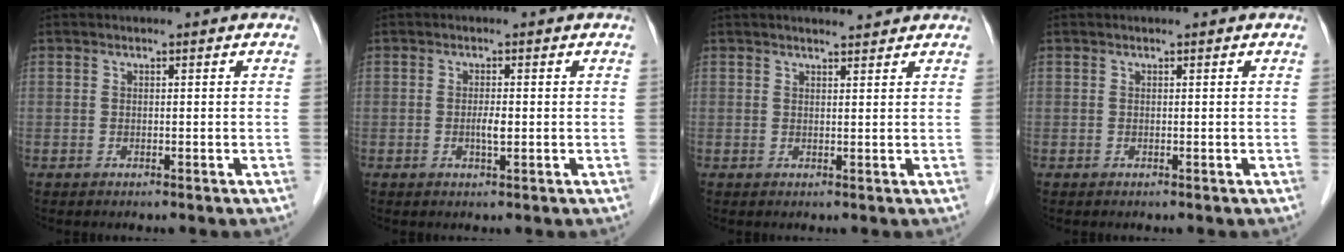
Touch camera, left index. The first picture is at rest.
{"total": 1.7, "force": [-0.2, 0.3, 1.6], "torque": [-0.033, 0.000, -0.004]}
{"total": 3.7, "force": [3.5, 0.4, 1.2], "torque": [-0.018, 0.014, 0.046]}
{"total": 0.0}